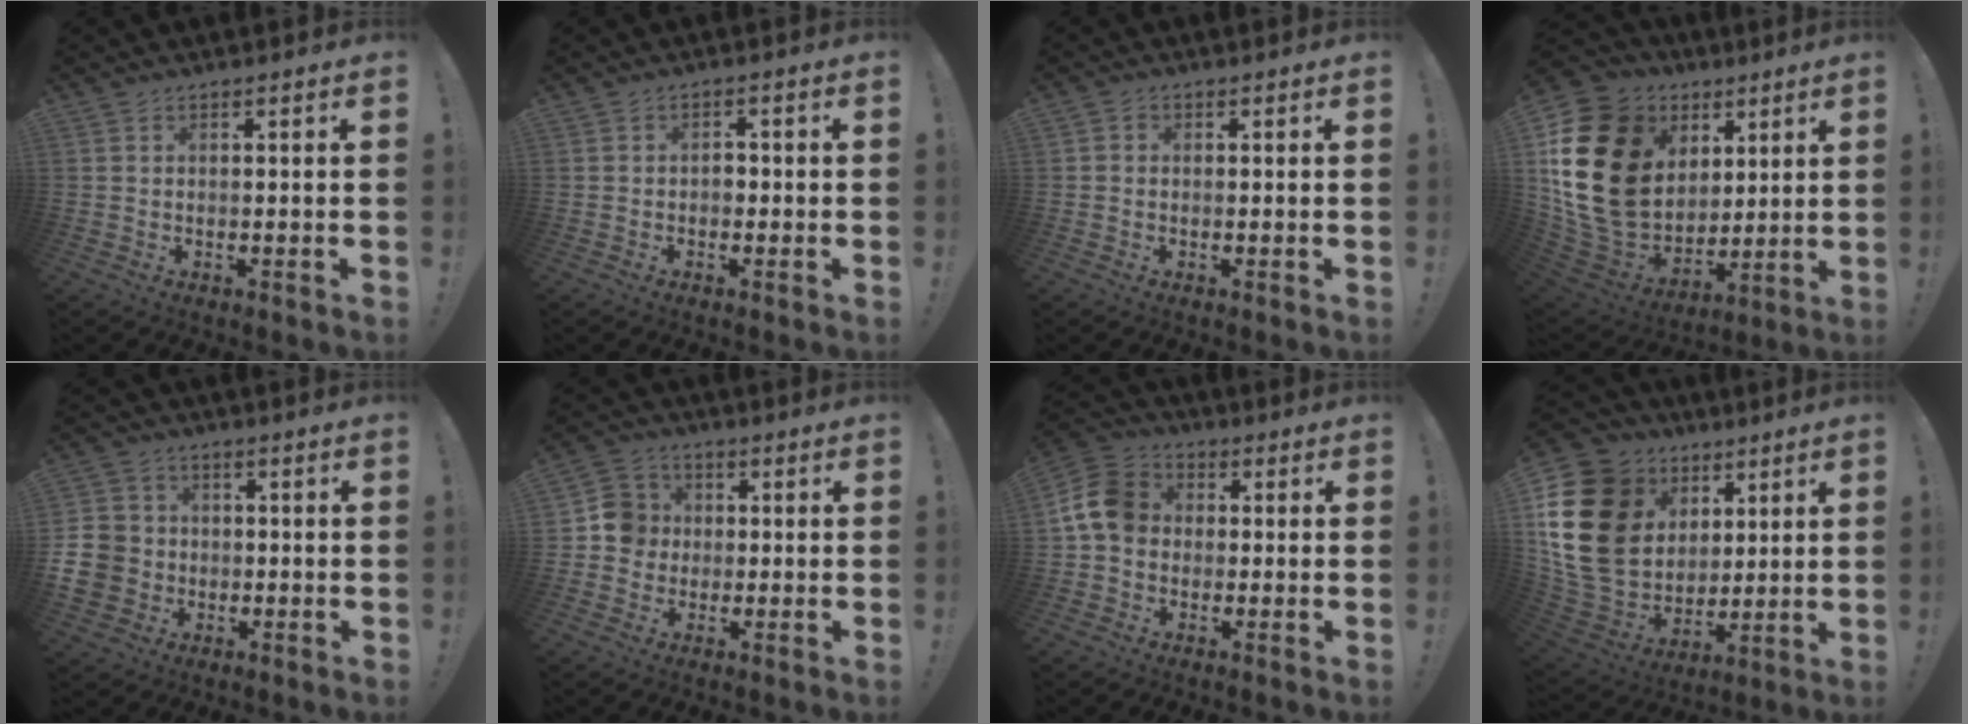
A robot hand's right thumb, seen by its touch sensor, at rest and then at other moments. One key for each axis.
{"total": 2.2, "fx": -0.7, "fy": 1.7, "fz": 1.3, "tx": -0.015, "ty": 0.001, "tz": -0.015}
{"total": 1.3, "fx": -0.4, "fy": 1.2, "fz": 0.5, "tx": -0.012, "ty": 0.006, "tz": -0.007}
{"total": 25.5, "fx": 5.7, "fy": 19.4, "fz": 15.5, "tx": -0.310, "ty": -0.027, "tz": 0.142}
{"total": 10.7, "fx": -1.6, "fy": 9.8, "fz": 4.1, "tx": -0.078, "ty": 0.021, "tz": -0.023}
{"total": 8.1, "fx": -0.7, "fy": 7.8, "fz": 2.0, "tx": -0.027, "ty": 0.016, "tz": -0.011}
{"total": 12.0, "fx": 0.8, "fy": 9.6, "fz": 7.1, "tx": -0.129, "ty": 0.019, "tz": 0.022}
{"total": 24.0, "fx": 5.6, "fy": 18.8, "fz": 13.8, "tx": -0.280, "ty": -0.022, "tz": 0.140}